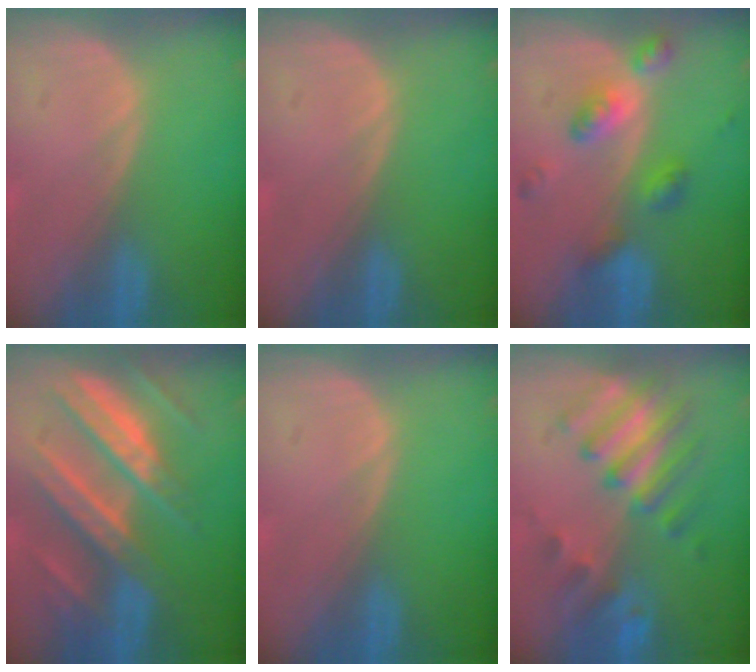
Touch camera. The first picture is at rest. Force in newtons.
{"total": 0.0}
{"total": 6.0, "press": 6.0, "slide": 0.4}
{"total": 10.7, "press": 10.7, "slide": 1.0}
{"total": 0.0}
{"total": 7.9, "press": 7.7, "slide": 1.7}